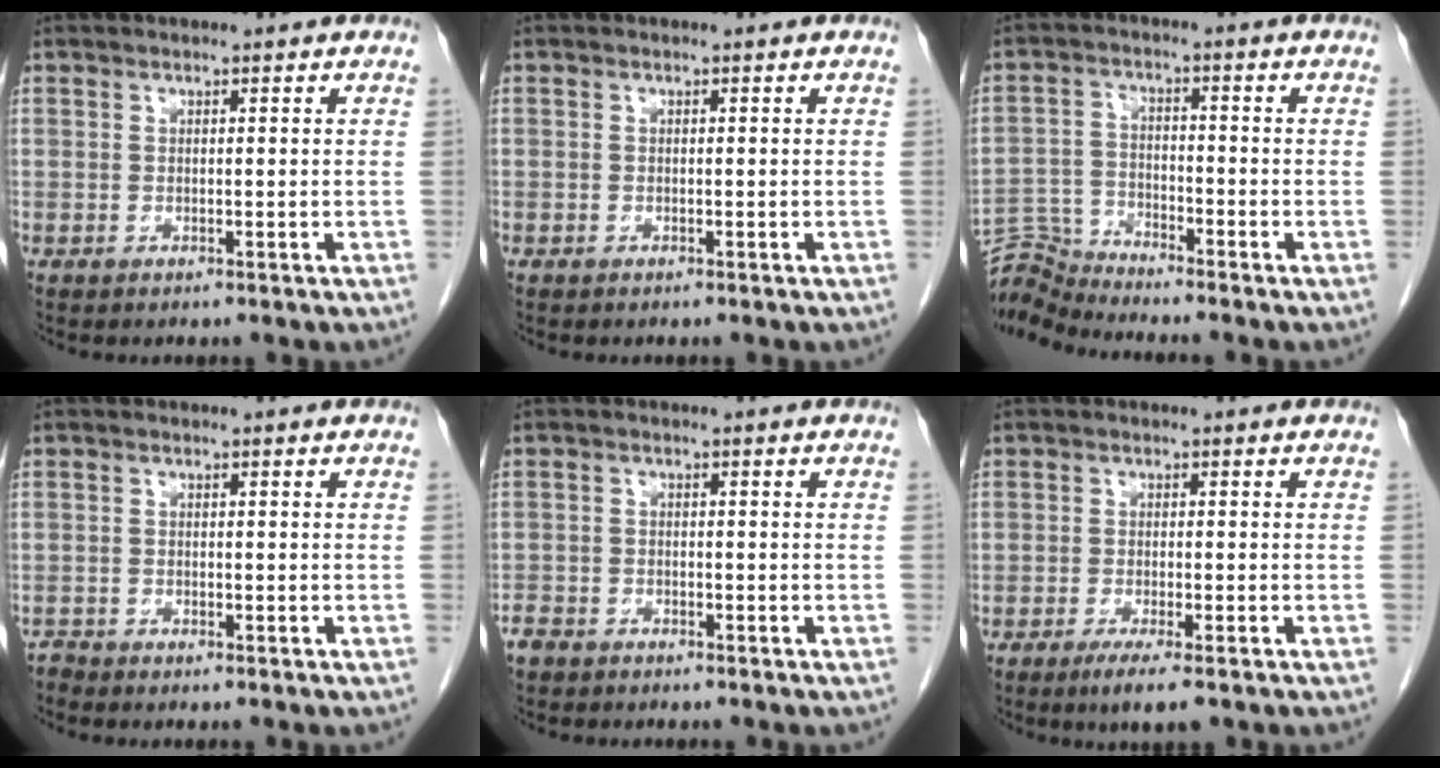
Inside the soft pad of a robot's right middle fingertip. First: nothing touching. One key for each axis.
{"total": 0.0}
{"total": 6.4, "fx": -6.2, "fy": -1.2, "fz": -0.5, "tx": 0.003, "ty": -0.002, "tz": -0.120}
{"total": 0.9, "fx": -0.8, "fy": -0.1, "fz": -0.3, "tx": 0.008, "ty": -0.005, "tz": -0.018}
{"total": 3.2, "fx": -2.8, "fy": 1.4, "fz": 0.5, "tx": -0.009, "ty": 0.000, "tz": -0.050}
{"total": 3.6, "fx": -2.3, "fy": 0.3, "fz": 2.8, "tx": -0.048, "ty": -0.010, "tz": -0.039}